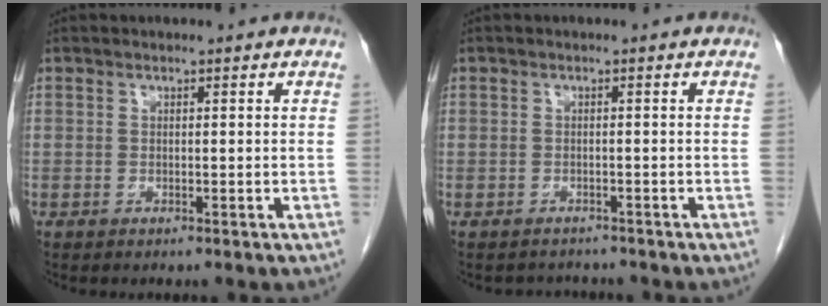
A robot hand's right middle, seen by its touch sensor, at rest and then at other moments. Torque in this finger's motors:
{"motor_torque": [-1.80, -0.33, -0.87, -0.17]}